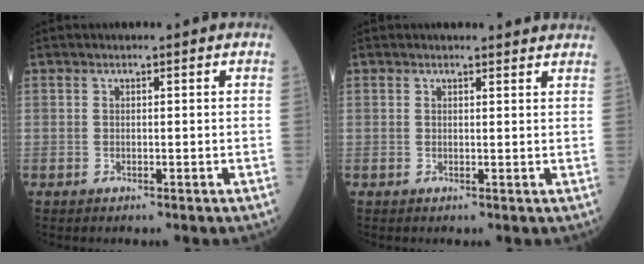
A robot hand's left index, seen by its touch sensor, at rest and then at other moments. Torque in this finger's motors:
{"motor_torque": [0.02, -0.04, 0.00, 0.02]}